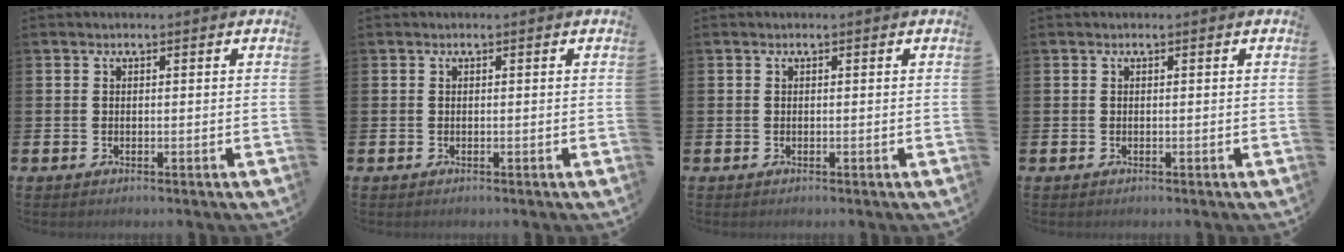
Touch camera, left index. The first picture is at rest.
{"total": 0.0}
{"total": 0.0}
{"total": 0.0}